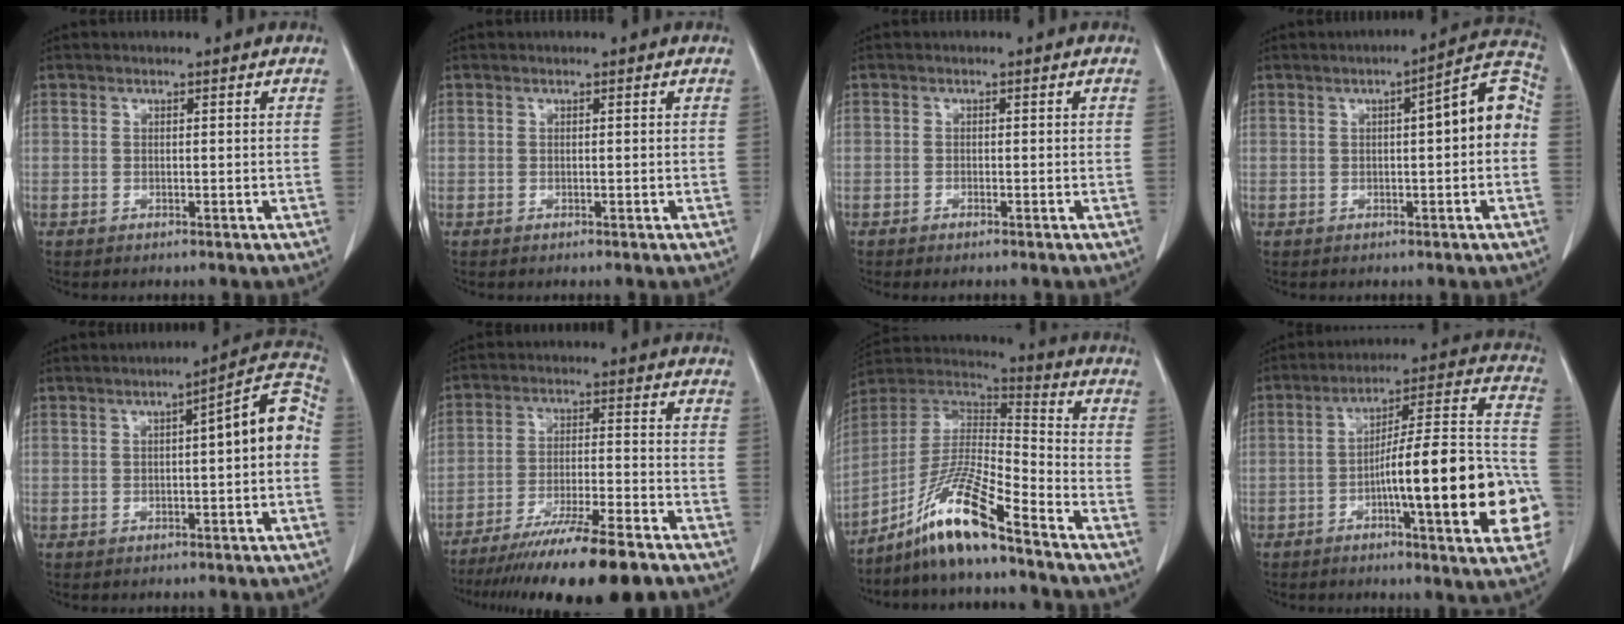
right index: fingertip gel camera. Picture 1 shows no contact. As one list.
[{"total": 0.0}, {"total": 0.7, "force": [-0.6, 0.0, 0.4], "torque": [-0.013, -0.002, -0.007]}, {"total": 8.1, "force": [0.4, 1.5, 8.0], "torque": [-0.100, 0.031, -0.002]}, {"total": 7.9, "force": [0.1, 1.2, 7.8], "torque": [-0.098, 0.029, -0.006]}, {"total": 16.9, "force": [-13.5, 0.8, 10.3], "torque": [-0.159, -0.032, -0.217]}, {"total": 13.6, "force": [-9.6, 0.5, 9.6], "torque": [-0.190, 0.004, -0.180]}, {"total": 22.3, "force": [-6.1, 2.6, 21.3], "torque": [-0.229, 0.025, -0.080]}]